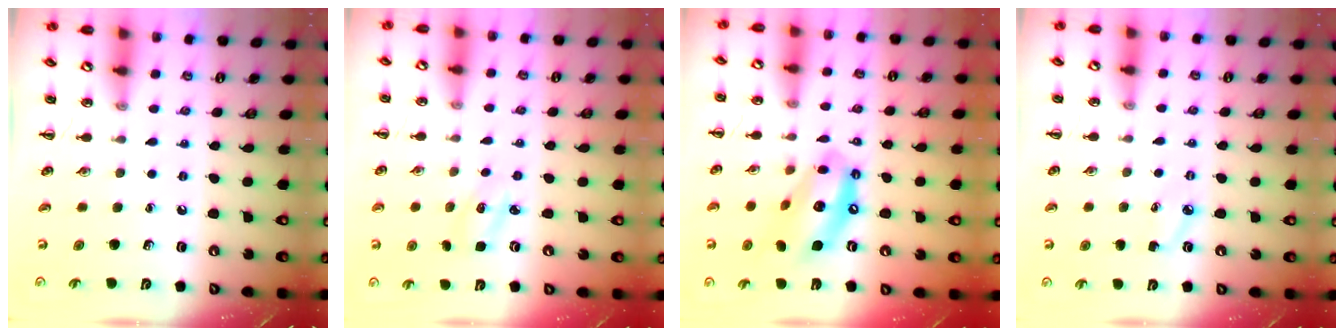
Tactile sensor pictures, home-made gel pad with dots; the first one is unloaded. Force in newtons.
{"total": 3.5, "press": 3.3, "slide": 1.1}
{"total": 14.5, "press": 14.1, "slide": 3.7}
{"total": 2.8, "press": 2.7, "slide": 0.7}